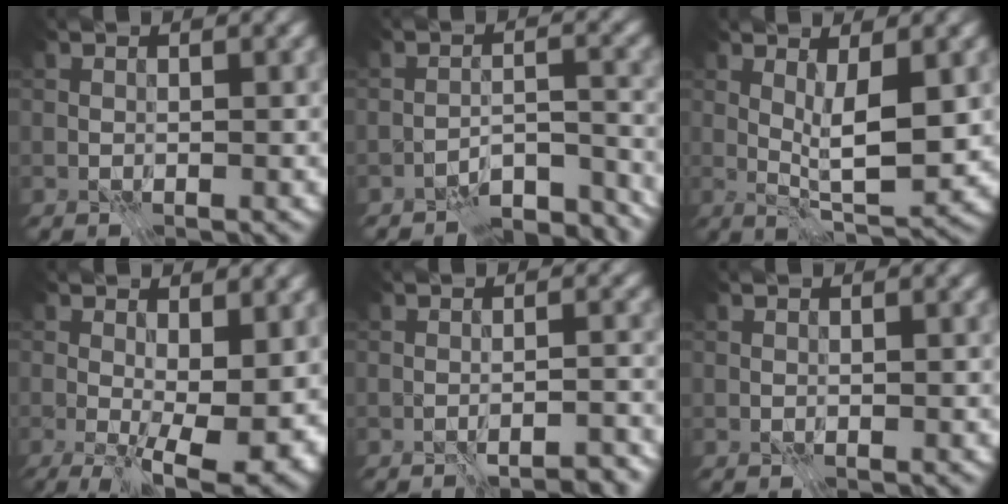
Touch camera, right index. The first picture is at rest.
{"total": 7.4, "force": [-7.1, 1.2, 1.7], "torque": [-0.023, 0.001, -0.101]}
{"total": 4.7, "force": [0.7, 1.0, 4.6], "torque": [-0.079, -0.012, 0.014]}
{"total": 9.2, "force": [-0.6, 3.8, 8.4], "torque": [-0.121, -0.014, 0.000]}
{"total": 2.5, "force": [-2.3, -0.2, 1.0], "torque": [-0.011, 0.000, -0.033]}
{"total": 0.0}